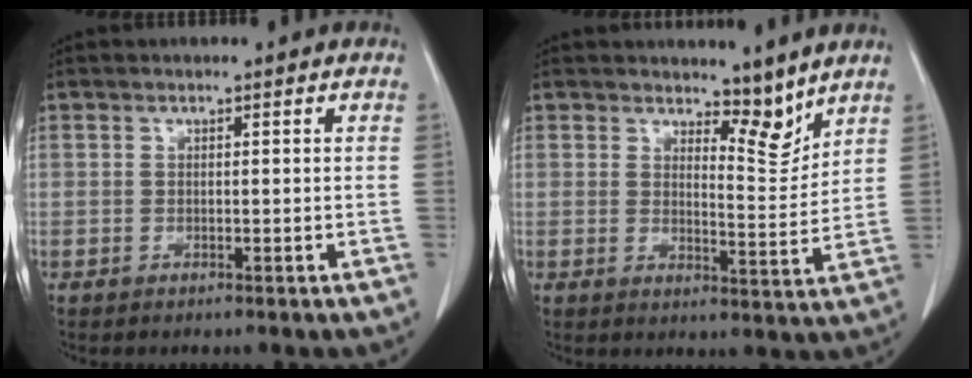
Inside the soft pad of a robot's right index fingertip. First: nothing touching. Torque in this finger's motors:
{"motor_torque": [-0.07, 0.26, 0.03, 0.00]}